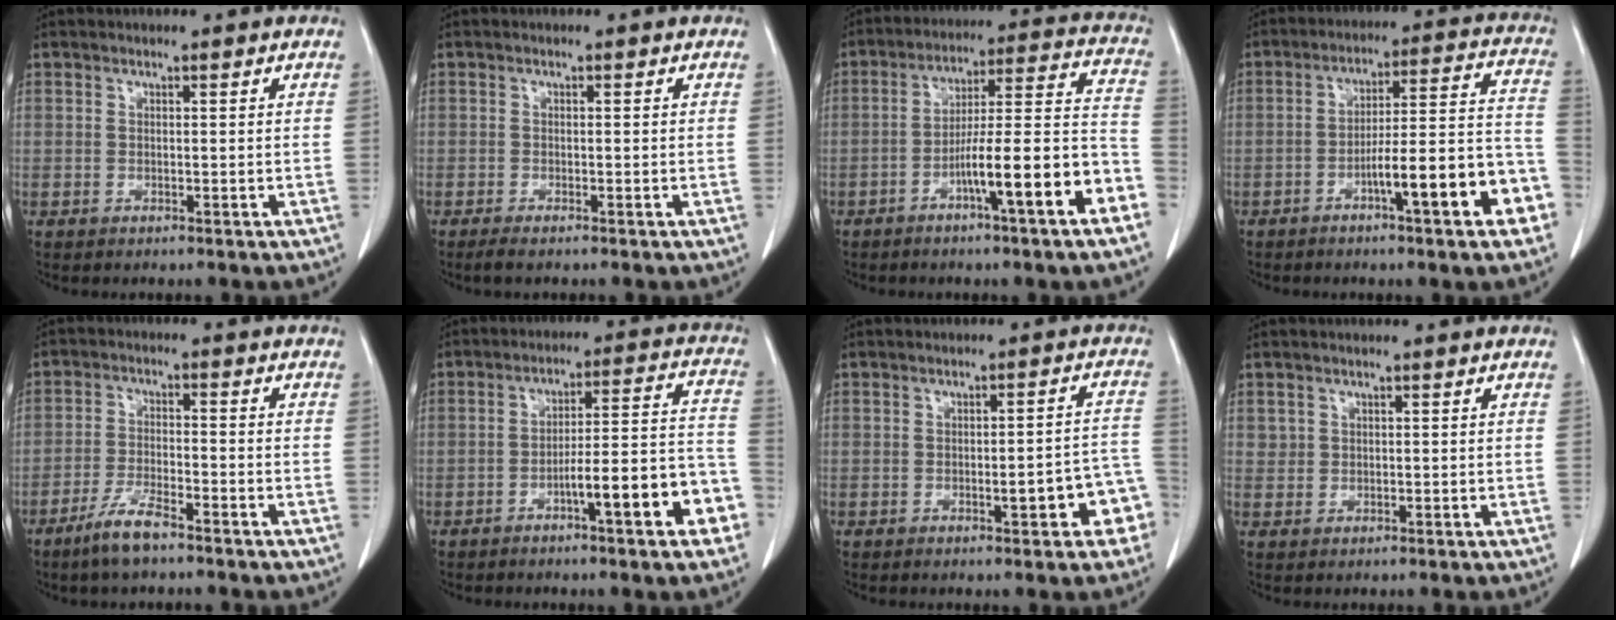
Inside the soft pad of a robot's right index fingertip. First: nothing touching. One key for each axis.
{"total": 1.6, "fx": -1.2, "fy": 0.2, "fz": 1.1, "tx": -0.024, "ty": -0.005, "tz": -0.023}
{"total": 15.0, "fx": -6.8, "fy": 0.5, "fz": 13.3, "tx": -0.201, "ty": 0.017, "tz": -0.105}
{"total": 13.5, "fx": -6.0, "fy": 1.7, "fz": 11.9, "tx": -0.165, "ty": 0.029, "tz": -0.084}
{"total": 6.0, "fx": -4.4, "fy": 0.8, "fz": 3.9, "tx": -0.083, "ty": -0.008, "tz": -0.085}
{"total": 12.1, "fx": -5.4, "fy": 1.7, "fz": 10.7, "tx": -0.141, "ty": 0.033, "tz": -0.073}
{"total": 6.6, "fx": -2.8, "fy": 1.4, "fz": 5.8, "tx": -0.067, "ty": 0.024, "tz": -0.030}
{"total": 1.1, "fx": 0.5, "fy": 0.9, "fz": 0.1, "tx": 0.012, "ty": 0.002, "tz": 0.004}